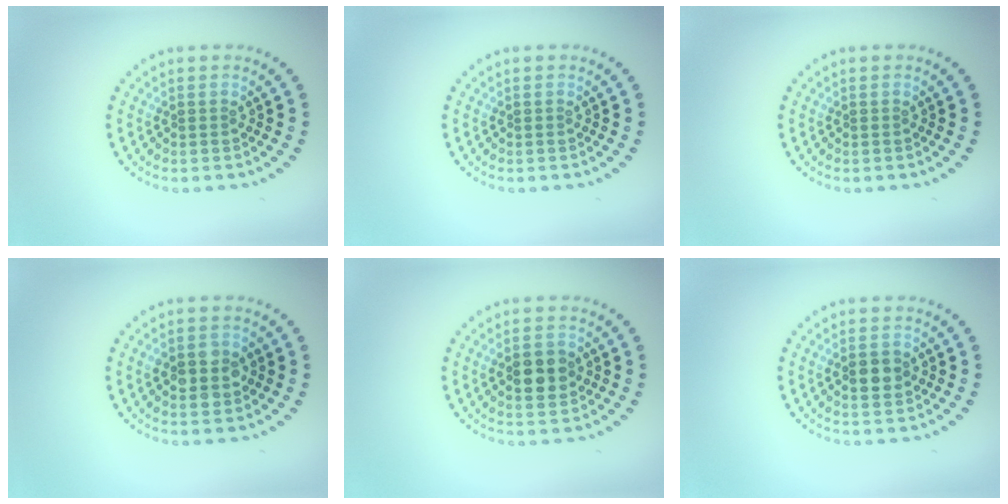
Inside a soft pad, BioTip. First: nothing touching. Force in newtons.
{"total": 0.0}
{"total": 0.0}
{"total": 2.8, "press": 2.8, "slide": 0.2}
{"total": 3.5, "press": 3.5, "slide": 0.1}
{"total": 2.6, "press": 2.6, "slide": 0.1}